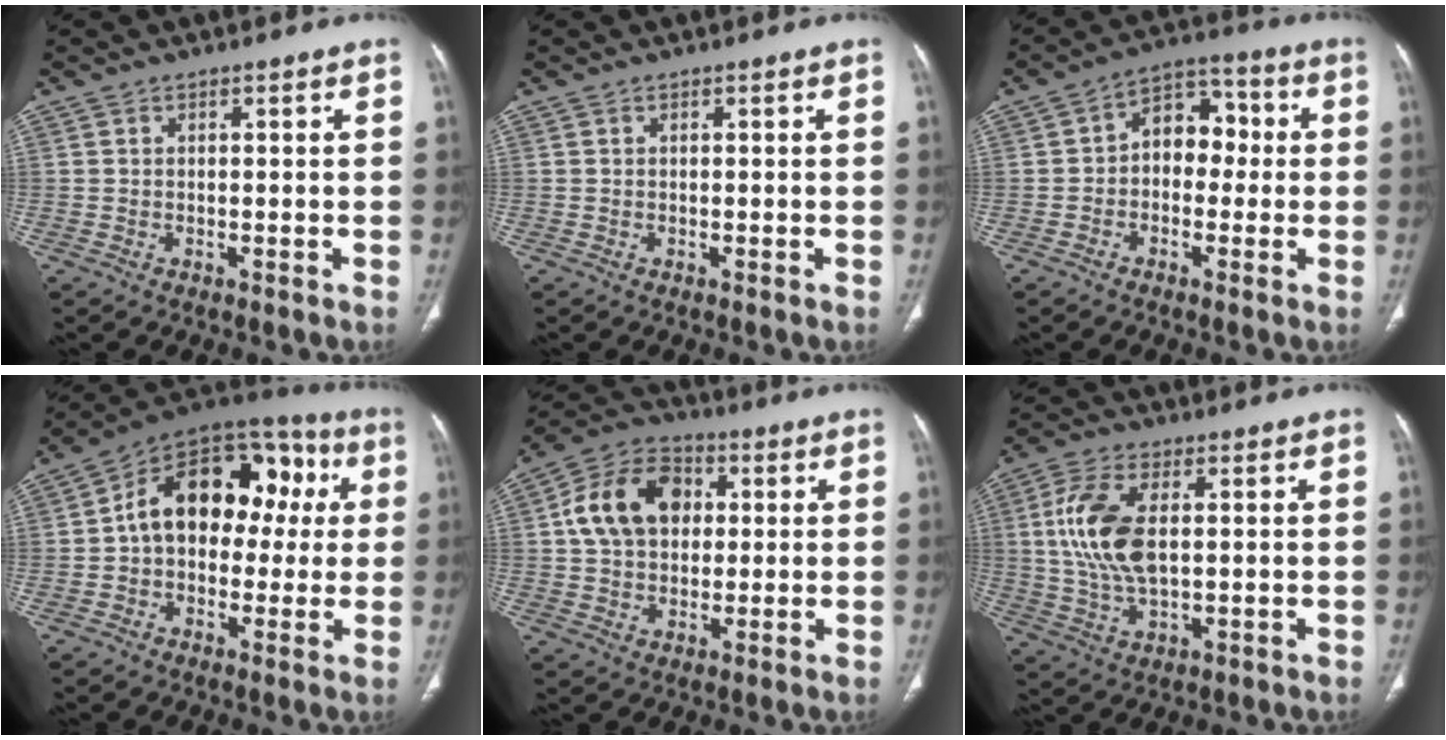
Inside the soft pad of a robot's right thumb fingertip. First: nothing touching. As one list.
[{"total": 0.0}, {"total": 8.8, "force": [-0.1, 6.2, 6.2], "torque": [-0.057, 0.035, -0.015]}, {"total": 19.9, "force": [2.6, 13.4, 14.5], "torque": [-0.173, 0.051, 0.028]}, {"total": 14.3, "force": [2.6, 10.5, 9.4], "torque": [-0.143, 0.016, 0.035]}, {"total": 12.6, "force": [1.7, 6.5, 10.6], "torque": [-0.225, 0.000, 0.035]}]